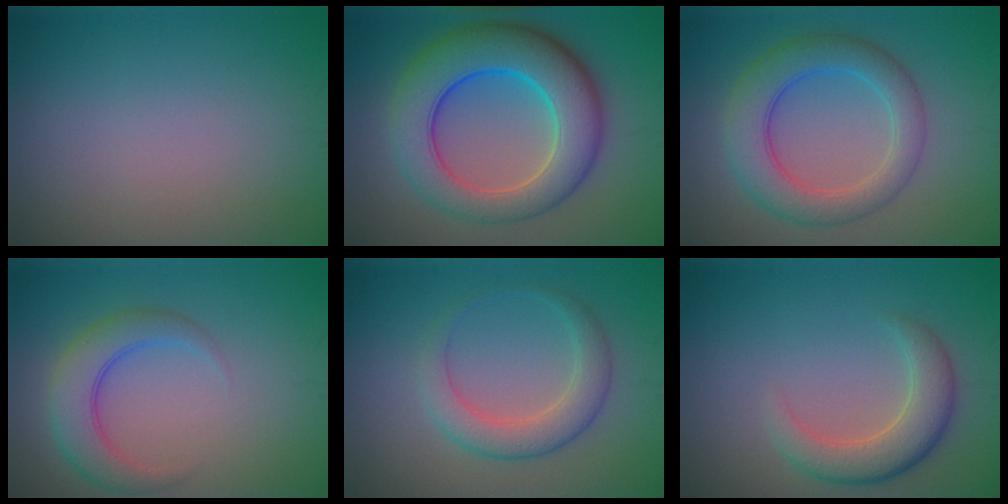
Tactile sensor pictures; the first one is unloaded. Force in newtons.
{"total": 10.5, "press": 10.5, "slide": 0.3}
{"total": 5.9, "press": 5.9, "slide": 0.2}
{"total": 4.3, "press": 4.3, "slide": 0.2}
{"total": 3.6, "press": 3.6, "slide": 0.3}
{"total": 4.4, "press": 4.4, "slide": 0.3}